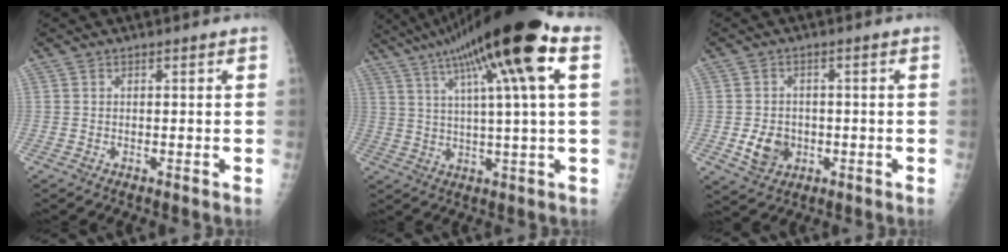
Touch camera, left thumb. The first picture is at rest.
{"total": 21.3, "force": [9.2, 2.1, 19.1], "torque": [-0.325, 0.018, 0.146]}
{"total": 5.8, "force": [-1.3, 4.7, 3.1], "torque": [-0.037, 0.006, -0.014]}